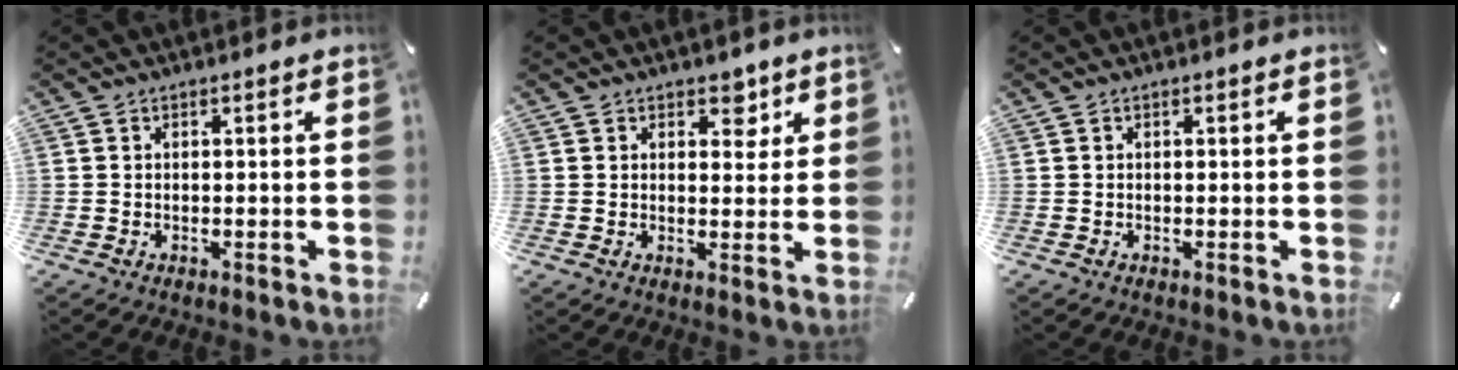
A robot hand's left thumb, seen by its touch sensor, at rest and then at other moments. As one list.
[{"total": 4.4, "force": [2.5, 3.0, 2.0], "torque": [0.000, -0.016, 0.035]}, {"total": 0.0}]